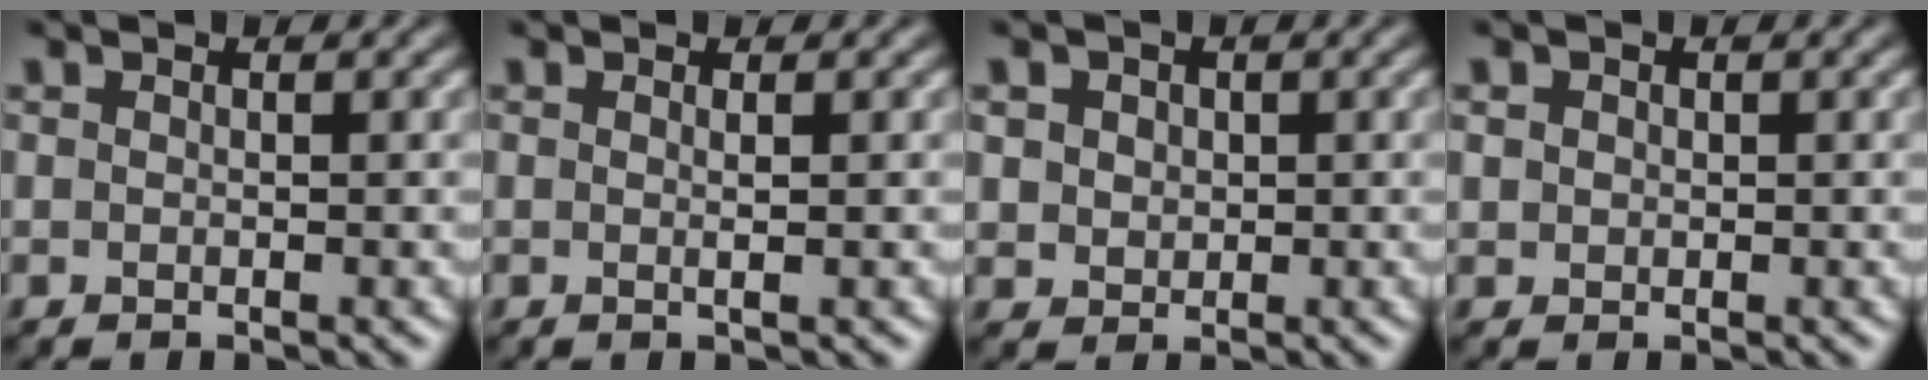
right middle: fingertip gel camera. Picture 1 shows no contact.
{"total": 0.9, "force": [0.1, 0.2, 0.9], "torque": [-0.012, 0.002, -0.002]}
{"total": 2.9, "force": [1.1, 2.4, 1.2], "torque": [-0.028, 0.009, 0.022]}
{"total": 0.8, "force": [0.2, 0.8, 0.2], "torque": [0.002, -0.003, 0.005]}